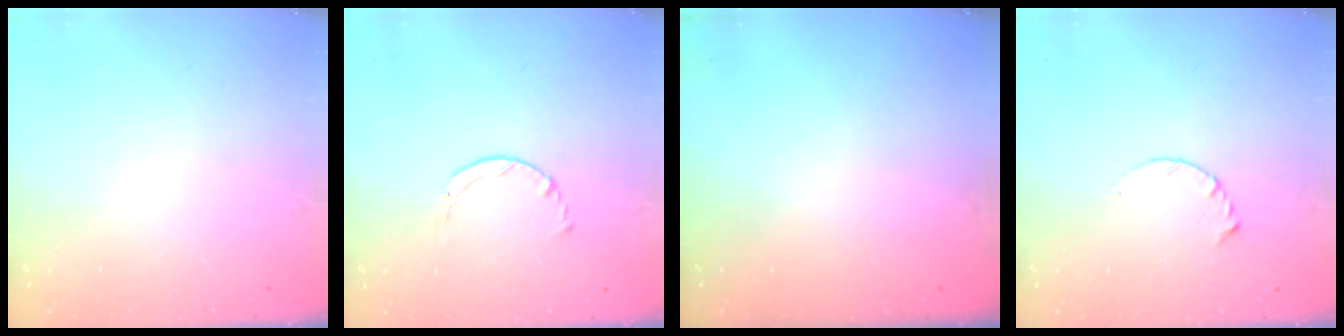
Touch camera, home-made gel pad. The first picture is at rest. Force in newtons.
{"total": 1.7, "press": 1.6, "slide": 0.2}
{"total": 0.0}
{"total": 3.5, "press": 3.5, "slide": 0.4}